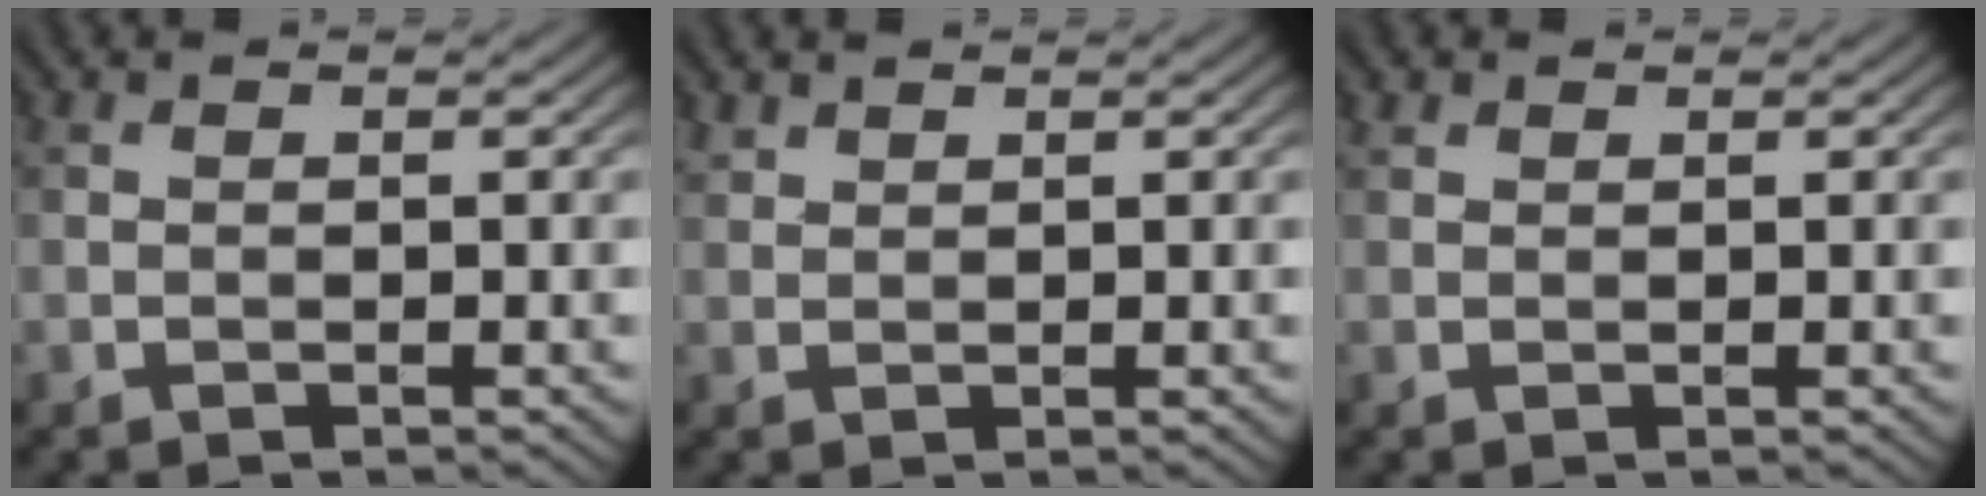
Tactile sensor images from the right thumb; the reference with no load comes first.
{"total": 1.3, "force": [1.1, 0.6, 0.3], "torque": [-0.008, 0.002, 0.027]}
{"total": 0.9, "force": [0.7, 0.5, 0.3], "torque": [-0.007, 0.003, 0.015]}